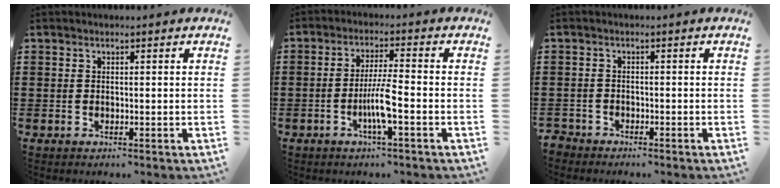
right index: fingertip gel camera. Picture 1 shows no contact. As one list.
[{"total": 5.7, "force": [-2.0, 0.3, 5.3], "torque": [-0.104, -0.009, -0.041]}, {"total": 2.0, "force": [-2.0, 0.4, -0.2], "torque": [-0.003, 0.000, -0.045]}]